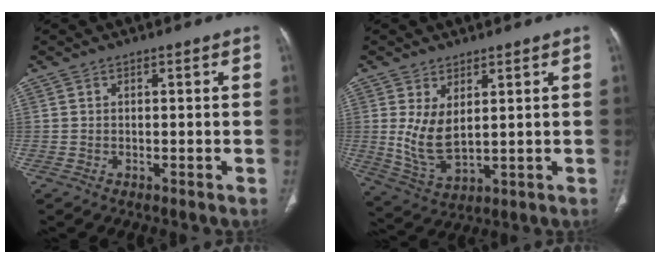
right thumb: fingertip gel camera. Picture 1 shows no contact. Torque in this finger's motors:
{"motor_torque": [-0.12, 0.45, 0.13, 0.16, 0.23]}